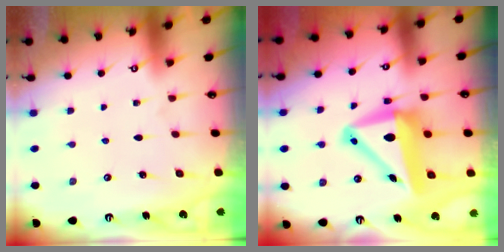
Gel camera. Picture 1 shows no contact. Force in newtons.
{"total": 12.5, "press": 12.3, "slide": 2.5}